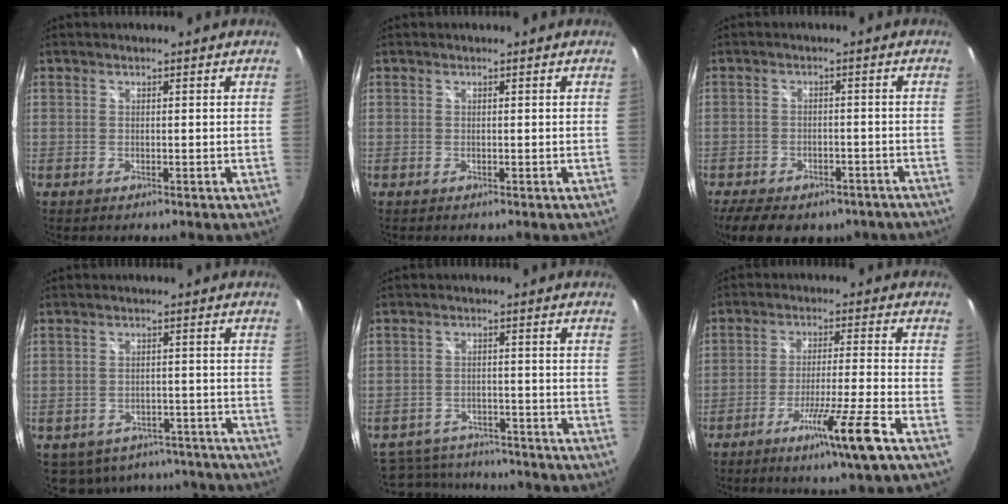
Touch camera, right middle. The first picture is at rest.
{"total": 0.0}
{"total": 14.8, "force": [-10.8, 7.2, 7.2], "torque": [-0.158, -0.019, -0.141]}
{"total": 12.2, "force": [-9.3, 6.9, 3.8], "torque": [-0.084, 0.008, -0.102]}
{"total": 14.5, "force": [-11.9, 6.6, 5.0], "torque": [-0.128, 0.006, -0.164]}
{"total": 9.4, "force": [-5.2, -1.7, 7.6], "torque": [-0.144, -0.016, -0.096]}